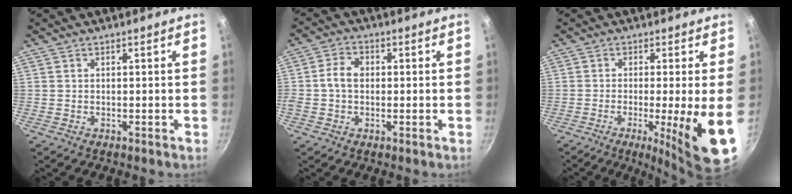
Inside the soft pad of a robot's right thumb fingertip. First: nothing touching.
{"total": 4.8, "force": [0.1, 3.6, 3.1], "torque": [-0.051, 0.013, -0.009]}
{"total": 11.9, "force": [-2.7, 0.9, 11.6], "torque": [-0.166, -0.011, -0.036]}